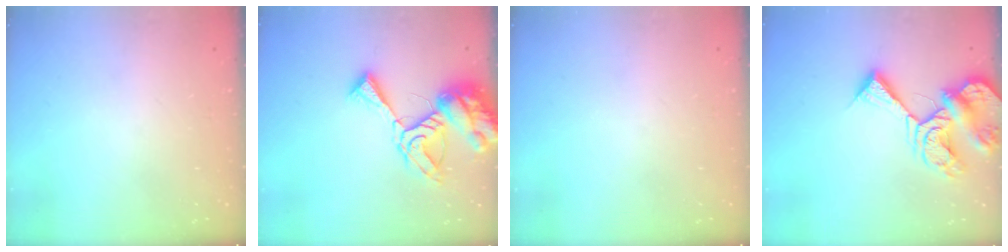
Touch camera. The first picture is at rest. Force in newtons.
{"total": 14.6, "press": 14.5, "slide": 1.6}
{"total": 0.0}
{"total": 11.8, "press": 11.7, "slide": 1.4}